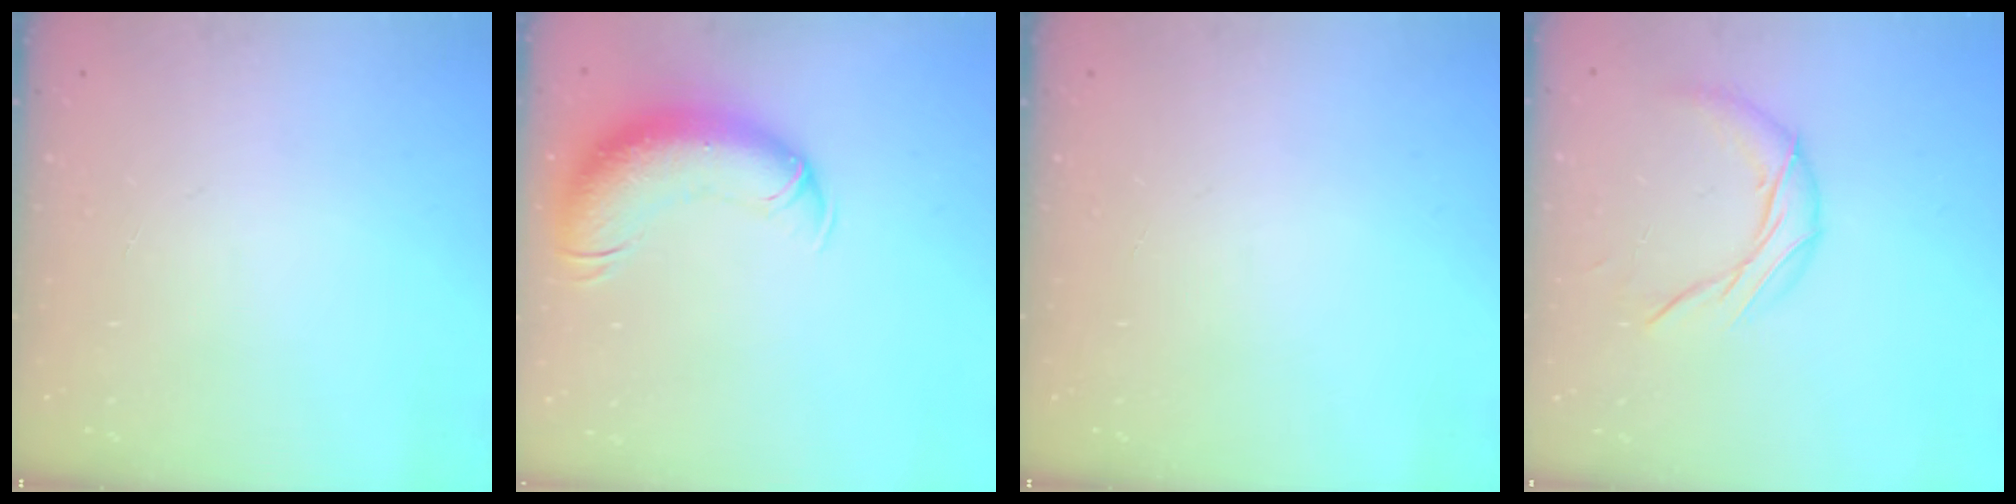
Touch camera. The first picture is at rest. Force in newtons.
{"total": 13.6, "press": 13.3, "slide": 3.1}
{"total": 0.0}
{"total": 9.2, "press": 9.2, "slide": 0.4}